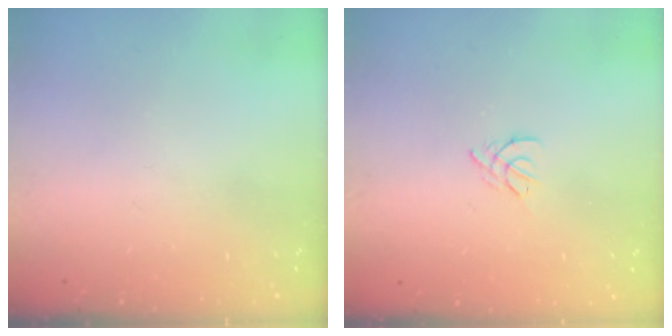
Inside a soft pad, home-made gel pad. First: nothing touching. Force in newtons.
{"total": 2.5, "press": 2.4, "slide": 0.6}